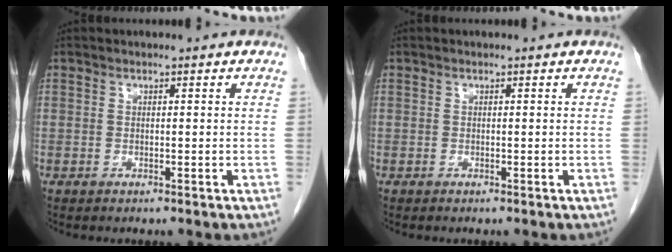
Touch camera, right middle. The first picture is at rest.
{"total": 0.0}